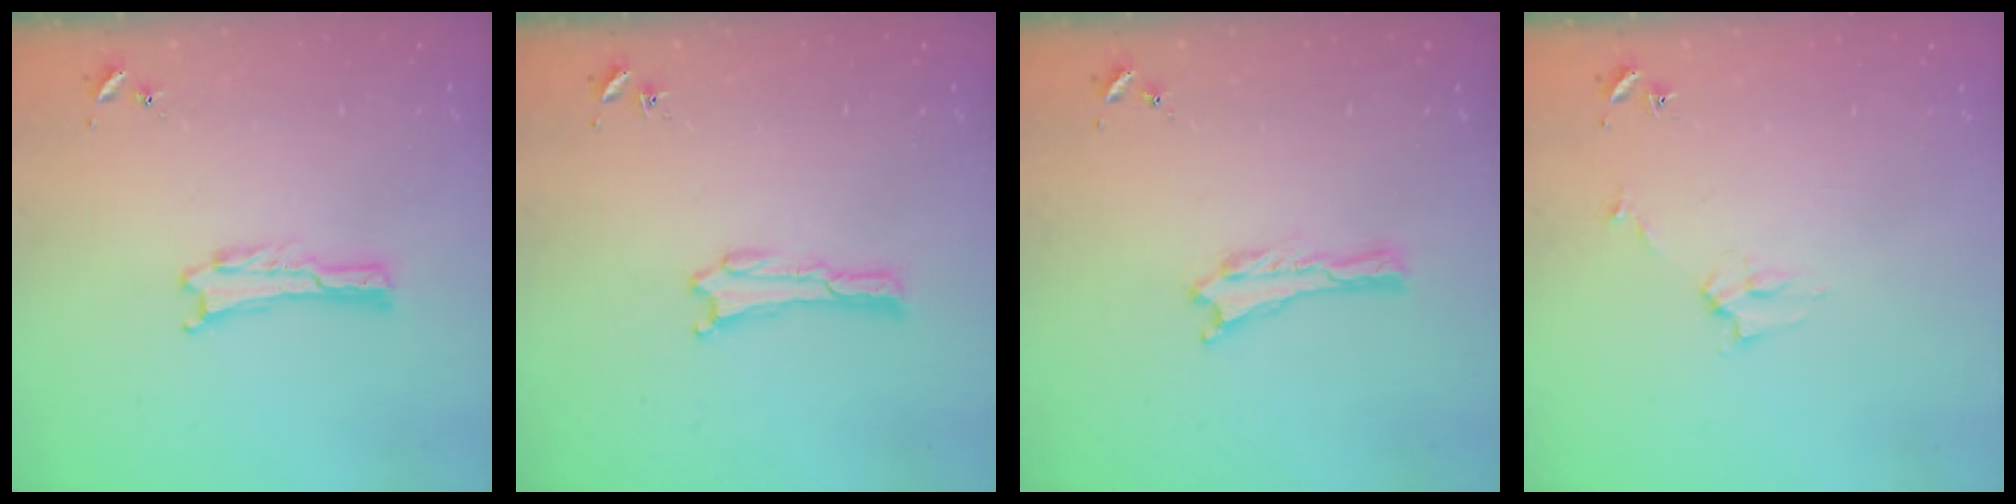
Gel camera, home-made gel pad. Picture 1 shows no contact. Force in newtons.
{"total": 0.0}
{"total": 0.0}
{"total": 2.7, "press": 2.7, "slide": 0.3}